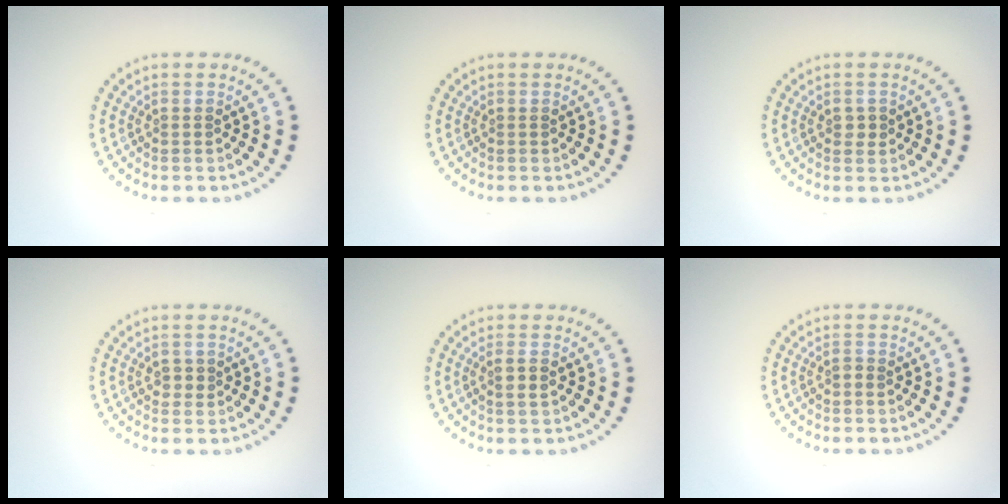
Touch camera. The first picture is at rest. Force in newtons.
{"total": 0.0}
{"total": 1.0, "press": 1.0, "slide": 0.1}
{"total": 1.2, "press": 1.1, "slide": 0.3}
{"total": 1.2, "press": 1.1, "slide": 0.4}
{"total": 0.5, "press": 0.4, "slide": 0.4}